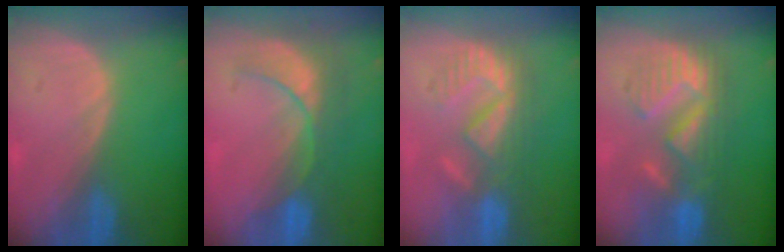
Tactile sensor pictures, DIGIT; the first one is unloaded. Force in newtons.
{"total": 8.6, "press": 7.7, "slide": 3.7}
{"total": 8.5, "press": 8.3, "slide": 1.8}
{"total": 8.9, "press": 8.9, "slide": 0.0}